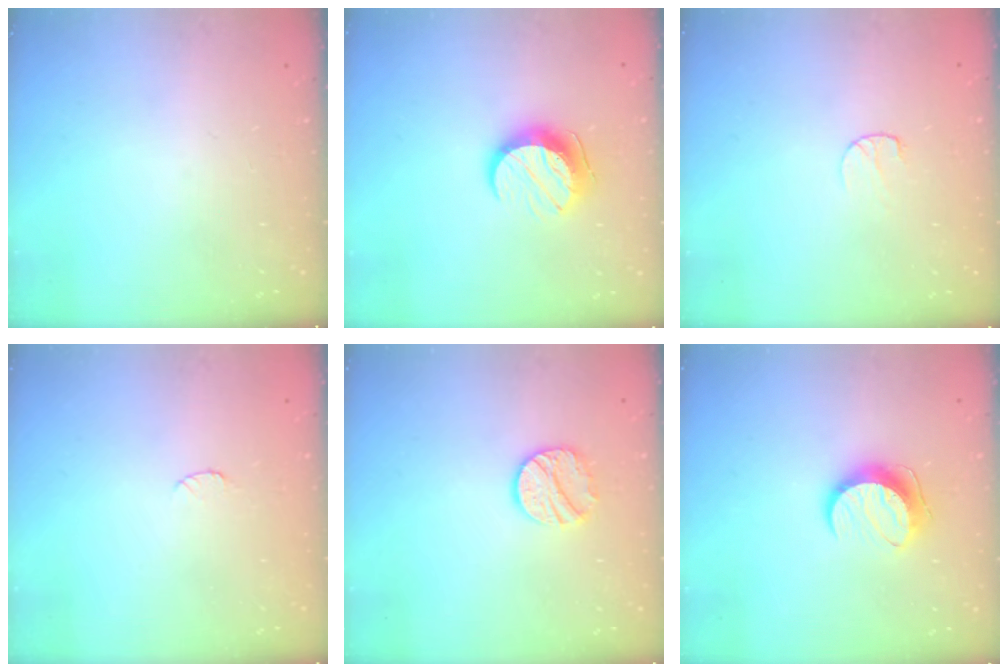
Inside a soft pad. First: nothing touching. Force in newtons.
{"total": 10.5, "press": 10.5, "slide": 0.8}
{"total": 5.8, "press": 5.8, "slide": 0.5}
{"total": 4.8, "press": 4.7, "slide": 0.6}
{"total": 10.2, "press": 10.1, "slide": 0.8}
{"total": 10.1, "press": 10.1, "slide": 0.4}